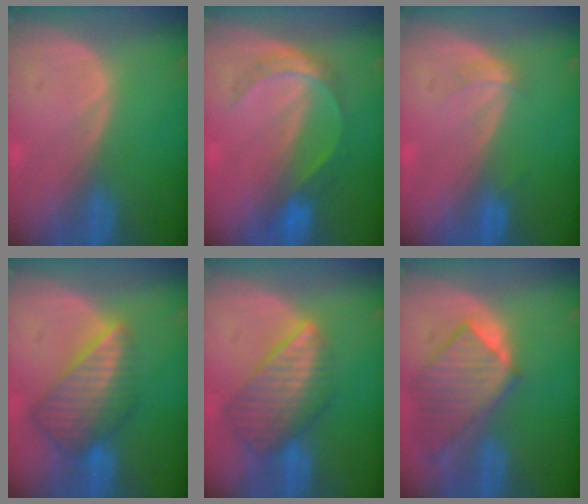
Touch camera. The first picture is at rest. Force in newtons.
{"total": 5.3, "press": 5.0, "slide": 1.6}
{"total": 1.5, "press": 1.4, "slide": 0.3}
{"total": 8.7, "press": 7.6, "slide": 4.3}
{"total": 8.4, "press": 7.5, "slide": 3.9}
{"total": 9.3, "press": 8.1, "slide": 4.6}